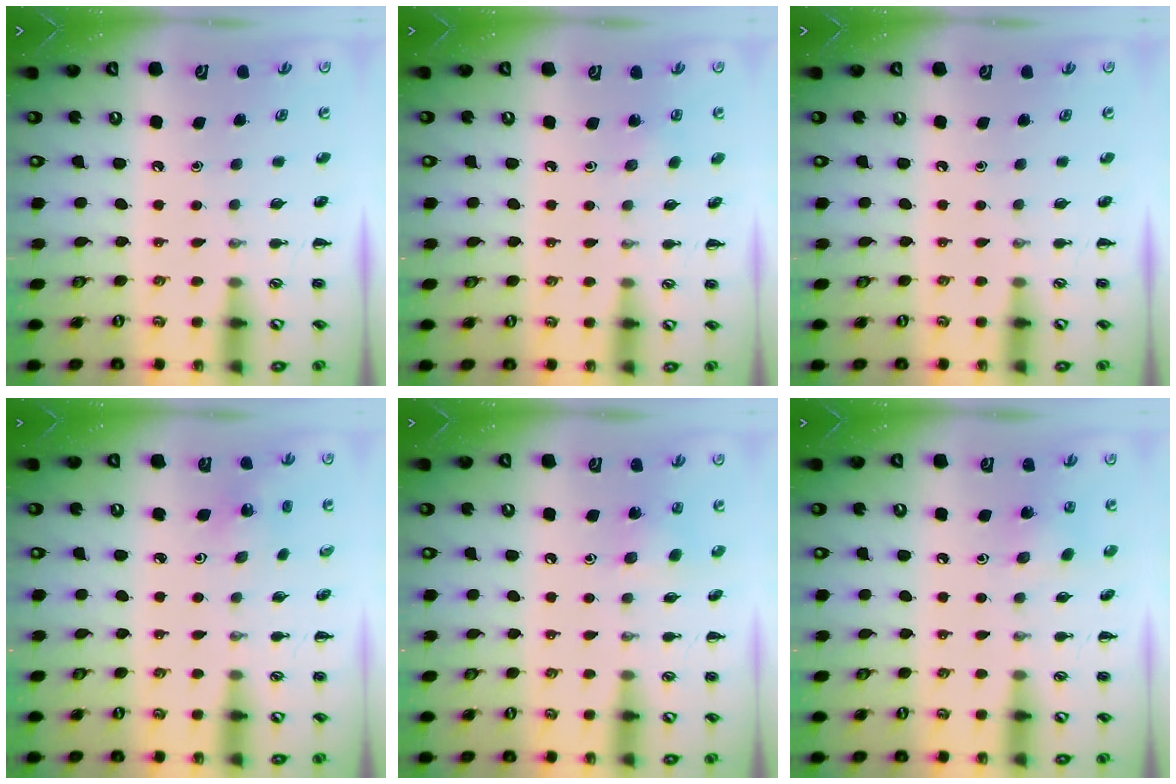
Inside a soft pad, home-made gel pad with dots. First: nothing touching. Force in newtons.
{"total": 4.7, "press": 4.6, "slide": 1.3}
{"total": 0.0}
{"total": 2.1, "press": 1.9, "slide": 0.7}
{"total": 3.1, "press": 3.1, "slide": 0.5}
{"total": 3.4, "press": 3.3, "slide": 0.9}